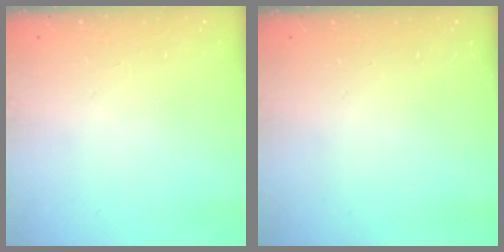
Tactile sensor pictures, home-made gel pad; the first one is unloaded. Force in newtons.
{"total": 0.0}